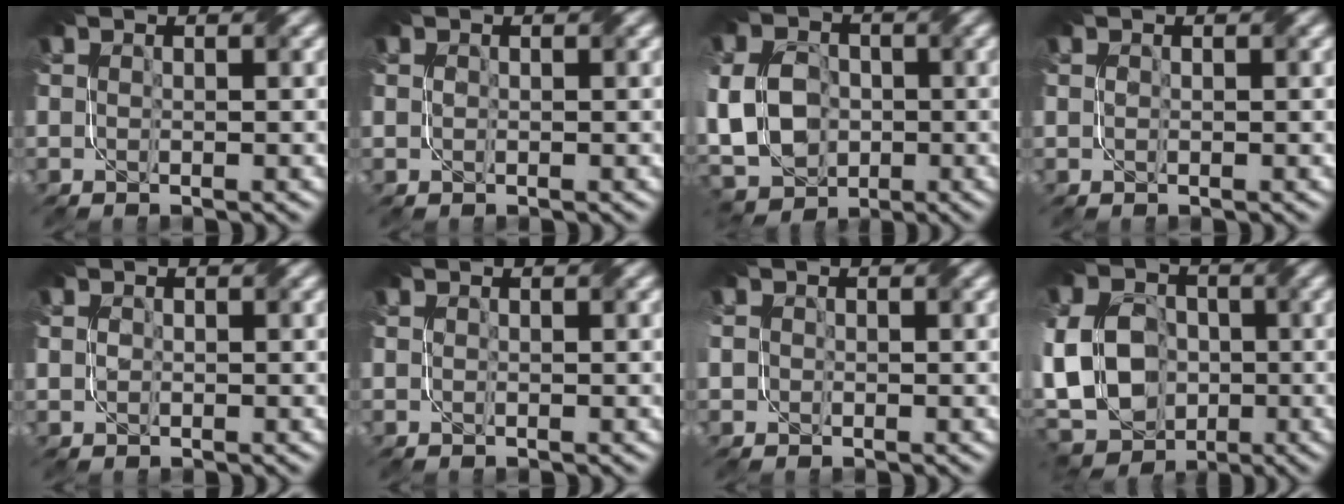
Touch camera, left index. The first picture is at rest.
{"total": 0.0}
{"total": 12.3, "force": [-2.4, 9.4, 7.5], "torque": [-0.137, -0.009, -0.080]}
{"total": 0.0}
{"total": 0.8, "force": [-0.2, 0.6, 0.4], "torque": [-0.012, -0.003, -0.003]}
{"total": 0.0}
{"total": 1.4, "force": [-0.2, 1.3, 0.5], "torque": [-0.020, 0.002, -0.003]}
{"total": 14.0, "force": [-2.9, 10.5, 8.7], "torque": [-0.177, -0.006, -0.077]}